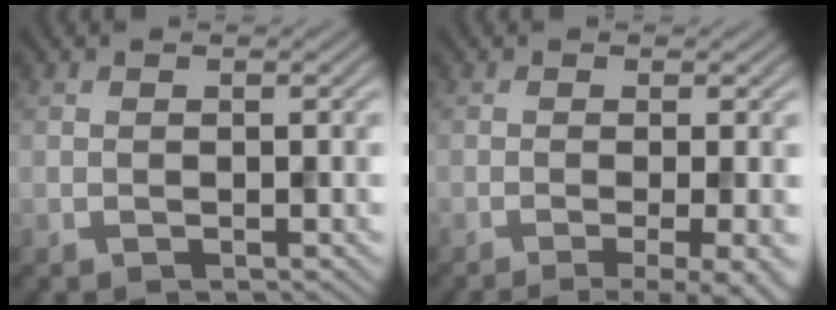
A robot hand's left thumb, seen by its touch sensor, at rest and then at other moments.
{"total": 6.0, "force": [-2.2, 1.4, 5.4], "torque": [-0.070, -0.005, -0.032]}